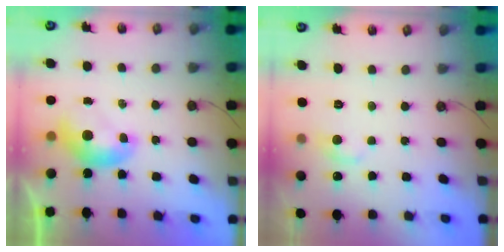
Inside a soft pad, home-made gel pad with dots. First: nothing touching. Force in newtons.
{"total": 1.0, "press": 0.5, "slide": 0.8}